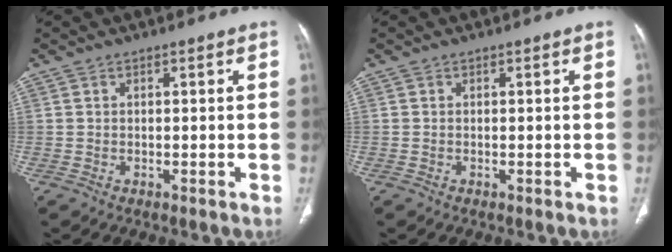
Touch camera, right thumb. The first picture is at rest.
{"total": 0.0}